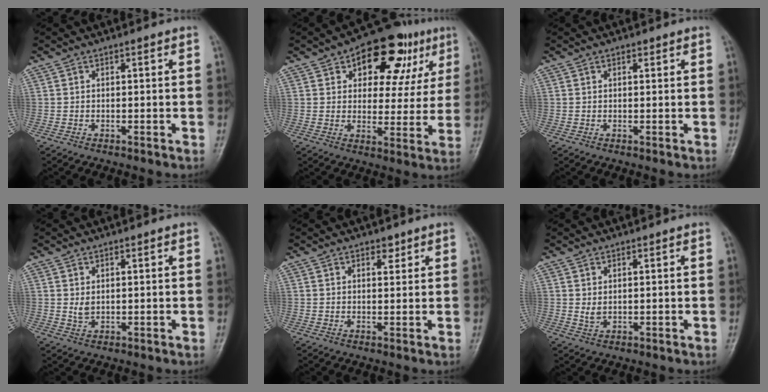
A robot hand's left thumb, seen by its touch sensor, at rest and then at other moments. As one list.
[{"total": 17.5, "force": [8.0, 9.8, 12.0], "torque": [-0.099, -0.005, 0.107]}, {"total": 0.7, "force": [0.4, 0.4, 0.3], "torque": [-0.002, -0.002, 0.004]}, {"total": 1.8, "force": [0.6, 1.2, 1.2], "torque": [-0.017, -0.006, 0.014]}, {"total": 2.1, "force": [1.4, 1.2, 1.1], "torque": [-0.002, -0.007, 0.018]}, {"total": 1.7, "force": [0.6, 1.1, 1.2], "torque": [-0.017, -0.007, 0.015]}]